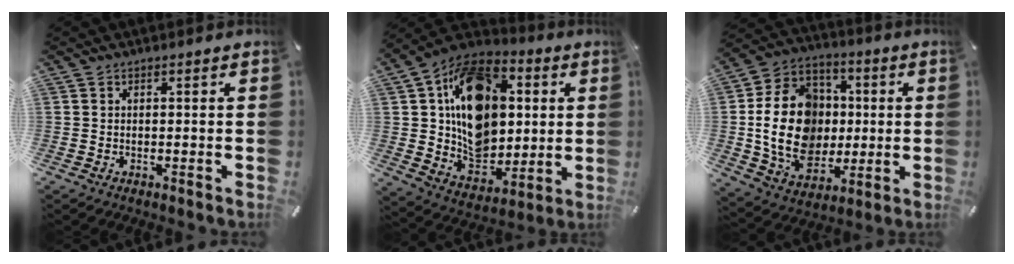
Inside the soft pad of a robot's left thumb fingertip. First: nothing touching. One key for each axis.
{"total": 19.1, "fx": 3.1, "fy": 15.4, "fz": 10.9, "tx": -0.172, "ty": -0.014, "tz": 0.060}
{"total": 20.6, "fx": -0.4, "fy": 16.6, "fz": 12.2, "tx": -0.240, "ty": 0.009, "tz": -0.001}